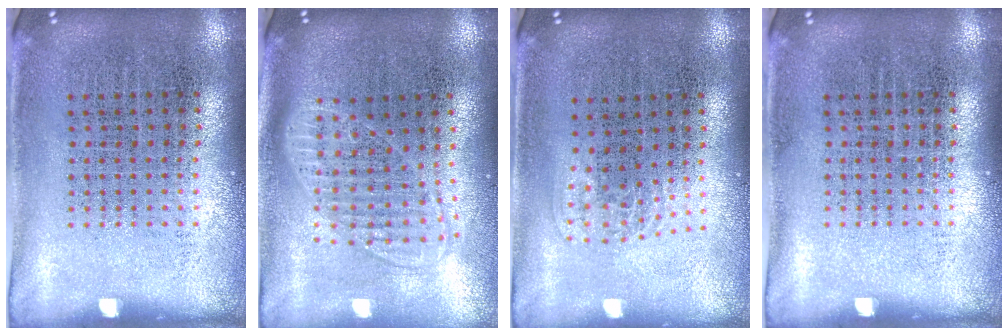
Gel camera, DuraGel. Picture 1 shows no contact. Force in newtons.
{"total": 1.7, "press": 1.4, "slide": 1.0}
{"total": 1.0, "press": 0.7, "slide": 0.8}
{"total": 0.0}